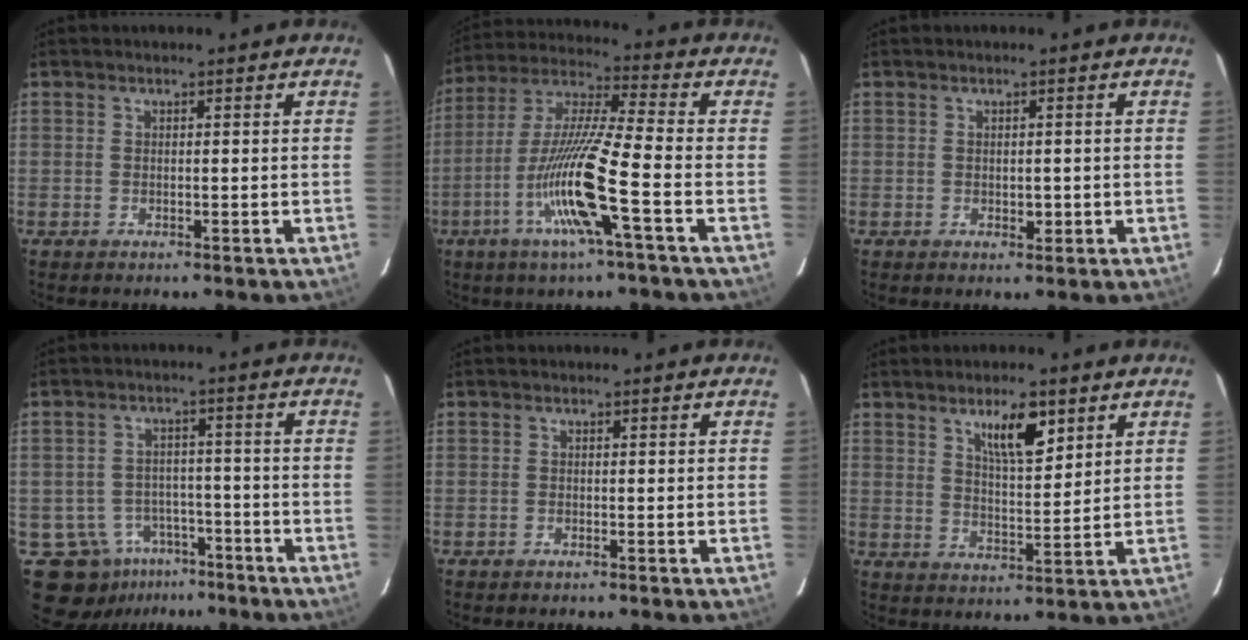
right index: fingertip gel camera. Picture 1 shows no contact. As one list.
[{"total": 14.1, "force": [-4.9, -0.4, 13.2], "torque": [-0.267, -0.007, -0.099]}, {"total": 1.7, "force": [-0.2, 0.9, 1.4], "torque": [-0.020, -0.001, 0.002]}, {"total": 10.5, "force": [-6.0, 8.3, 2.4], "torque": [-0.045, 0.020, -0.082]}, {"total": 0.0}, {"total": 7.2, "force": [4.2, 1.7, 5.6], "torque": [-0.096, -0.003, 0.074]}]